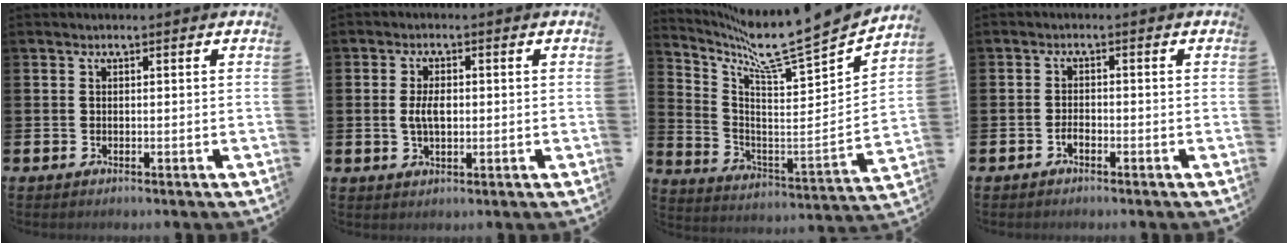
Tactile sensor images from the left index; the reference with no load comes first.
{"total": 3.4, "force": [0.1, 1.8, 3.0], "torque": [-0.058, 0.001, -0.005]}
{"total": 9.7, "force": [9.0, 0.0, 3.8], "torque": [-0.097, -0.090, 0.133]}
{"total": 1.3, "force": [-0.9, 0.5, 0.7], "torque": [-0.022, 0.001, -0.015]}